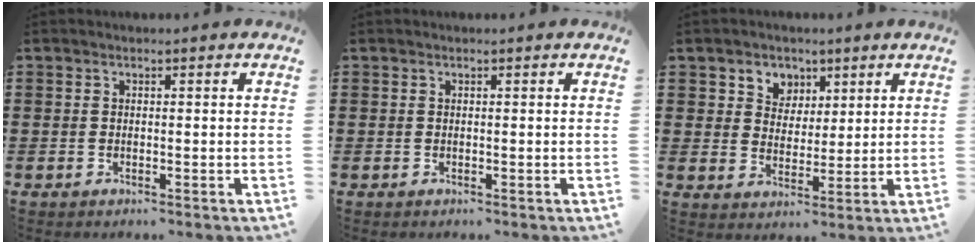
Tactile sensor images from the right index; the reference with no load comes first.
{"total": 0.0}
{"total": 4.3, "force": [2.4, 3.6, 0.1], "torque": [-0.024, 0.007, 0.042]}